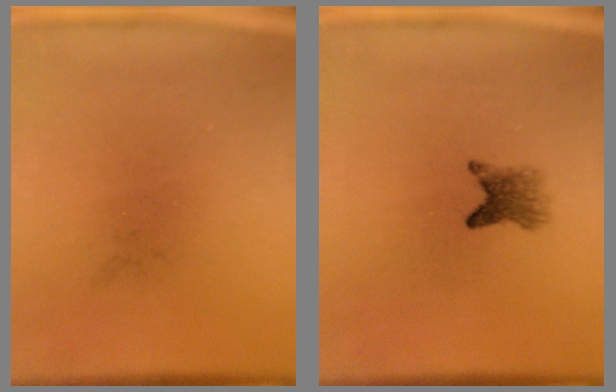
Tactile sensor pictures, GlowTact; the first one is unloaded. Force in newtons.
{"total": 2.9}